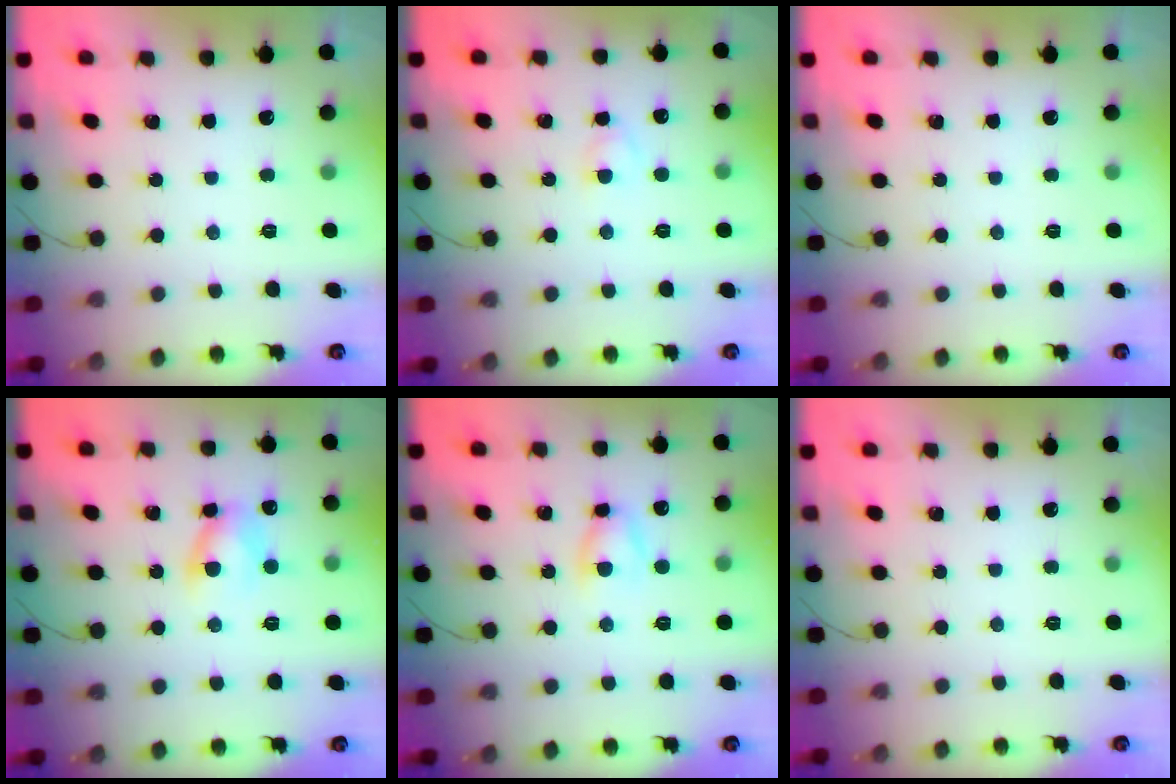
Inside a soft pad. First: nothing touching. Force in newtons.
{"total": 2.5, "press": 2.3, "slide": 1.1}
{"total": 0.0}
{"total": 6.8, "press": 6.8, "slide": 0.4}
{"total": 4.7, "press": 4.6, "slide": 0.7}
{"total": 0.0}